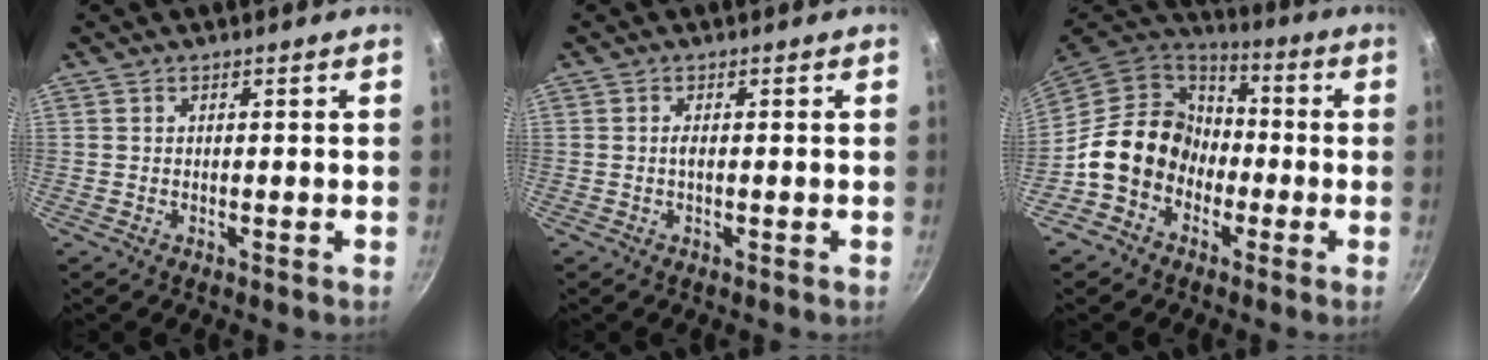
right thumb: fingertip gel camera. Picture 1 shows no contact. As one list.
[{"total": 1.0, "force": [-0.1, 0.2, 0.9], "torque": [-0.022, 0.001, -0.003]}, {"total": 14.5, "force": [-3.7, 12.1, 7.1], "torque": [-0.079, 0.053, -0.079]}]